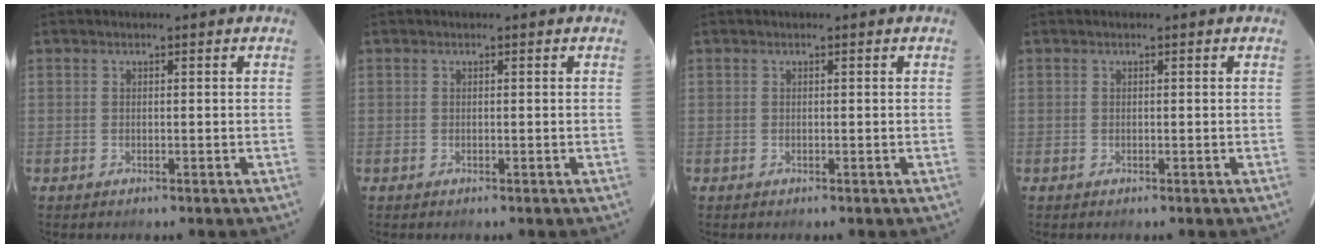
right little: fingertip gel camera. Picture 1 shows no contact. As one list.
[{"total": 0.0}, {"total": 0.0}, {"total": 0.0}]